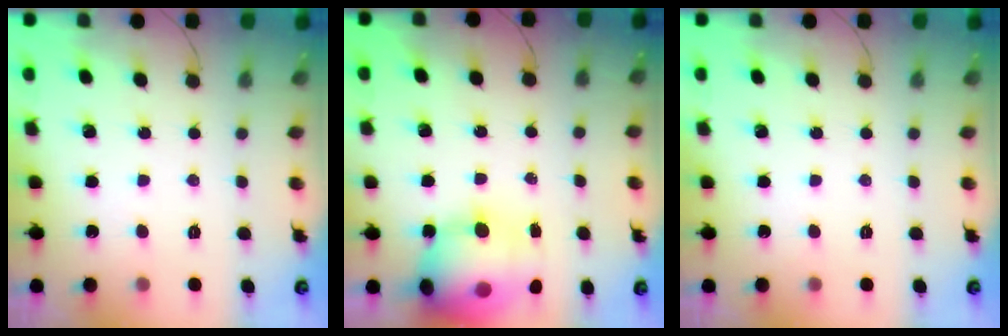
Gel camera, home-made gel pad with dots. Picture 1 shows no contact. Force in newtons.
{"total": 16.9, "press": 16.4, "slide": 3.9}
{"total": 0.0}